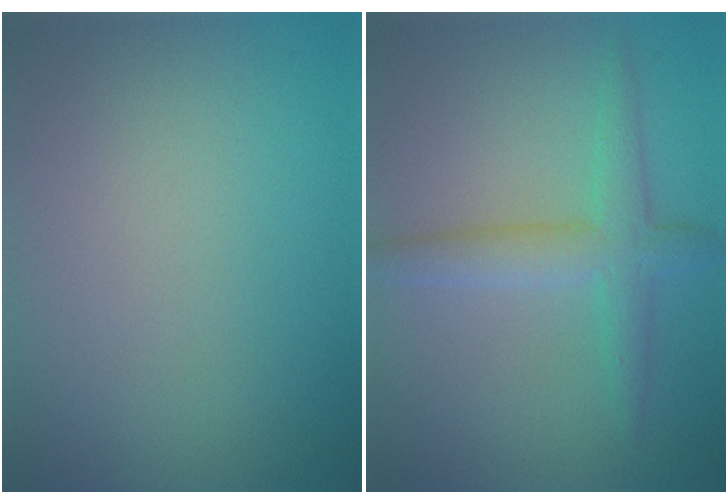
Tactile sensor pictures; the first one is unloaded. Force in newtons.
{"total": 3.5, "press": 3.5, "slide": 0.1}